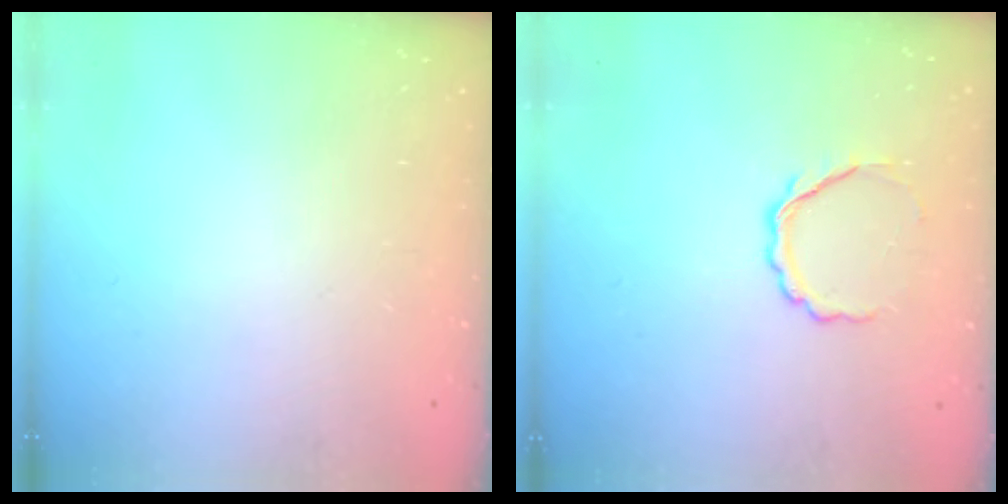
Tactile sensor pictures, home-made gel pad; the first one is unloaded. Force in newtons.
{"total": 4.8, "press": 4.7, "slide": 1.0}